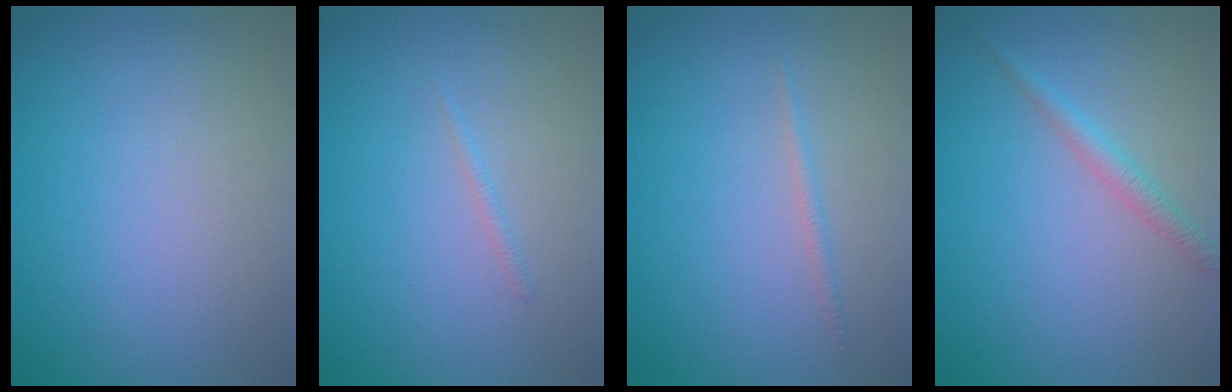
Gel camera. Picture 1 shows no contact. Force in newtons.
{"total": 0.5, "press": 0.5, "slide": 0.1}
{"total": 0.7, "press": 0.7, "slide": 0.1}
{"total": 1.7, "press": 1.7, "slide": 0.0}